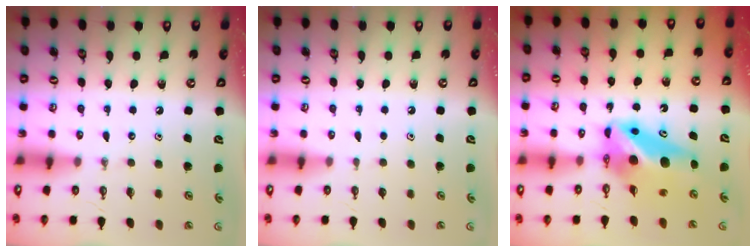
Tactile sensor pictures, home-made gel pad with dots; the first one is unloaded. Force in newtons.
{"total": 0.0}
{"total": 10.2, "press": 10.2, "slide": 0.8}